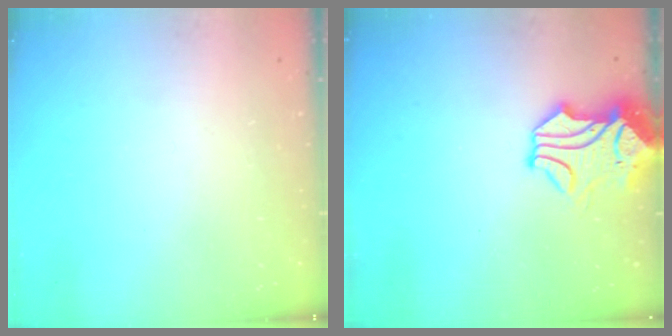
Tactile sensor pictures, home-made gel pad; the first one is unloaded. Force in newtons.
{"total": 1.5, "press": 0.8, "slide": 1.3}